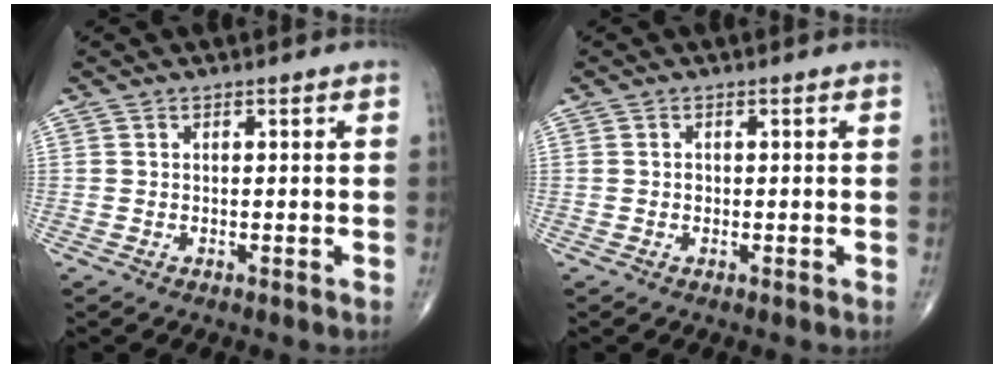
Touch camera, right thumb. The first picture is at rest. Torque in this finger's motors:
{"motor_torque": [0.32, 0.22, -0.07, -0.17, 0.01]}